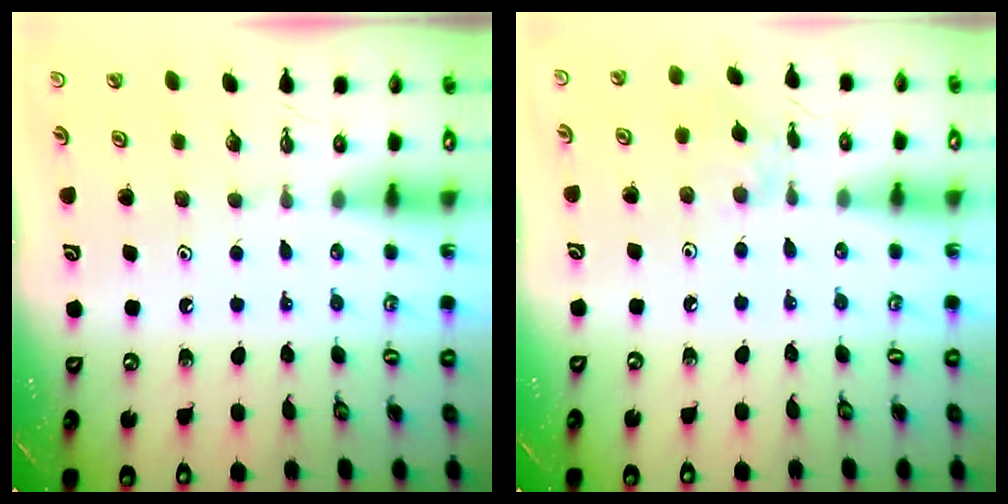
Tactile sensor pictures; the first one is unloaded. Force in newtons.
{"total": 2.0, "press": 1.9, "slide": 0.5}